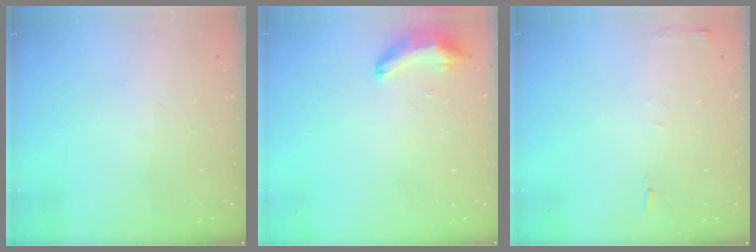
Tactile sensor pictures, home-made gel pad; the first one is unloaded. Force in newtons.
{"total": 8.8, "press": 8.7, "slide": 1.3}
{"total": 5.3, "press": 5.3, "slide": 0.6}